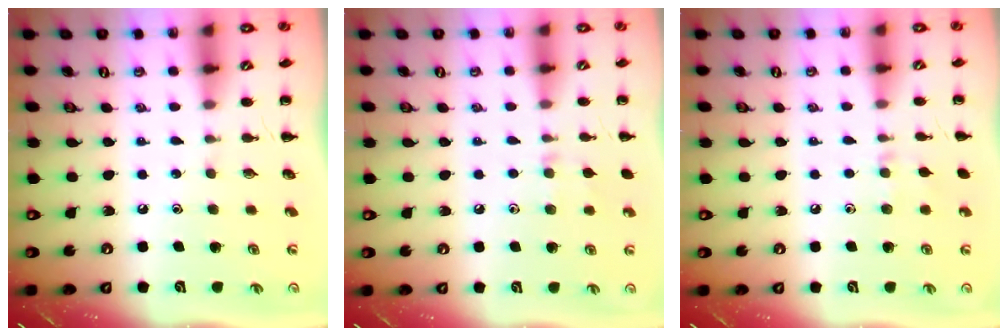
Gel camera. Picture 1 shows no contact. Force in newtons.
{"total": 6.2, "press": 5.8, "slide": 2.2}
{"total": 5.8, "press": 5.4, "slide": 2.0}